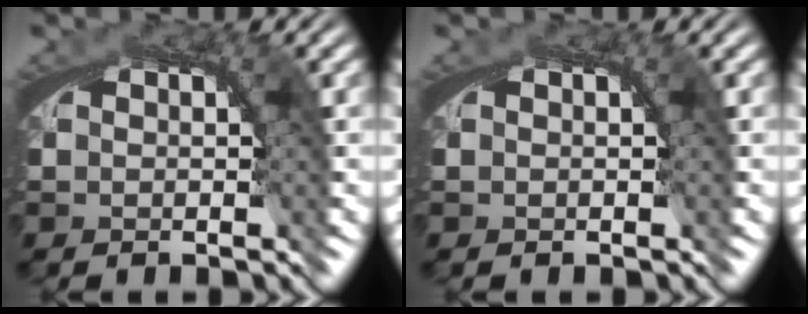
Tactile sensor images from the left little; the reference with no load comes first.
{"total": 0.0}